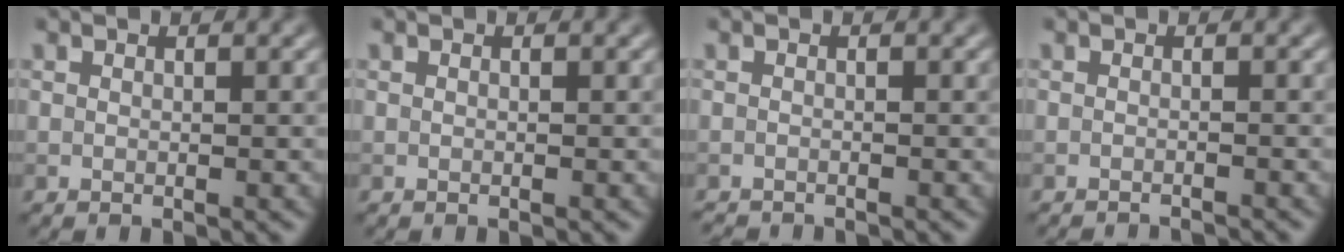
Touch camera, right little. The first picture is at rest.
{"total": 0.0}
{"total": 1.6, "force": [-1.6, 0.1, 0.2], "torque": [0.005, -0.010, -0.026]}
{"total": 2.8, "force": [-2.6, 0.3, 0.7], "torque": [-0.005, 0.005, -0.036]}